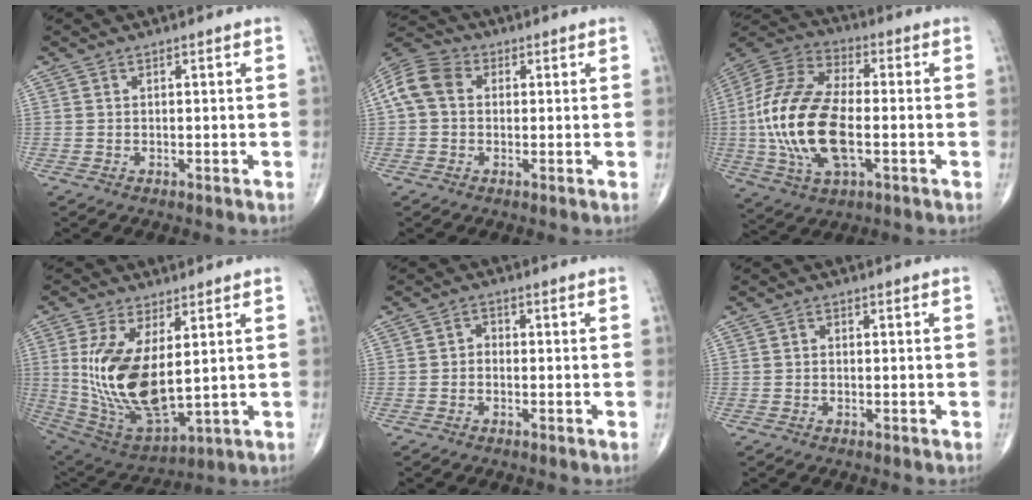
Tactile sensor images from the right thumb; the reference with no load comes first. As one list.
[{"total": 8.7, "force": [1.2, 6.7, 5.5], "torque": [-0.109, 0.031, 0.013]}, {"total": 21.5, "force": [-2.6, 10.5, 18.5], "torque": [-0.400, 0.013, -0.047]}, {"total": 17.5, "force": [2.4, 8.1, 15.3], "torque": [-0.301, -0.023, 0.068]}, {"total": 1.7, "force": [-0.5, 1.3, 0.9], "torque": [-0.002, 0.008, -0.016]}, {"total": 0.6, "force": [-0.1, 0.5, 0.4], "torque": [0.000, 0.003, -0.005]}]